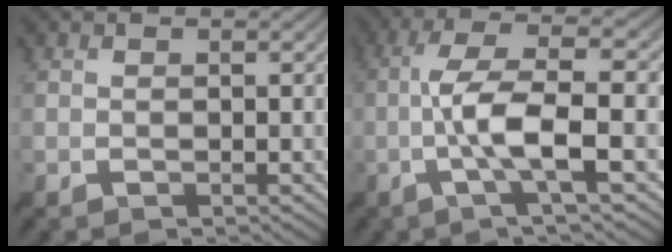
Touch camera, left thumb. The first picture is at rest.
{"total": 10.0, "force": [-1.8, 1.7, 9.6], "torque": [-0.161, 0.018, -0.051]}